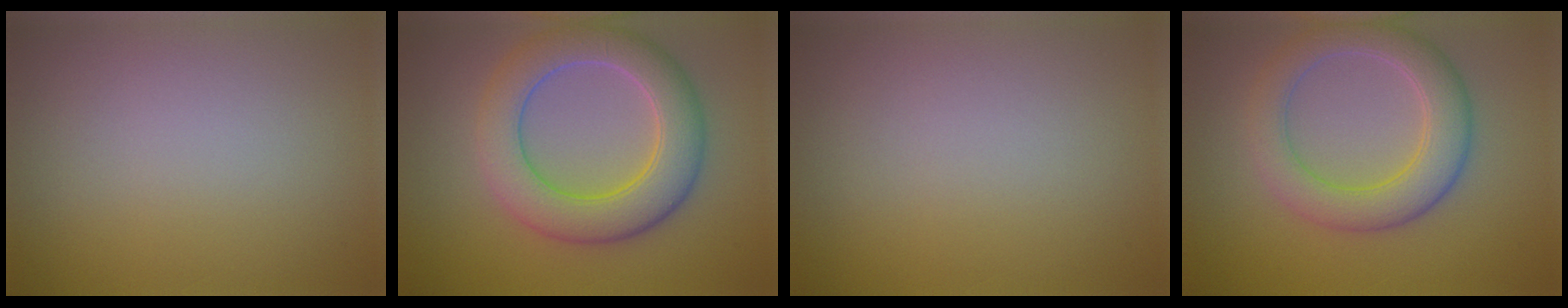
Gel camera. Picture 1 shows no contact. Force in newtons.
{"total": 7.1, "press": 7.1, "slide": 0.3}
{"total": 0.0}
{"total": 5.3, "press": 5.3, "slide": 0.3}